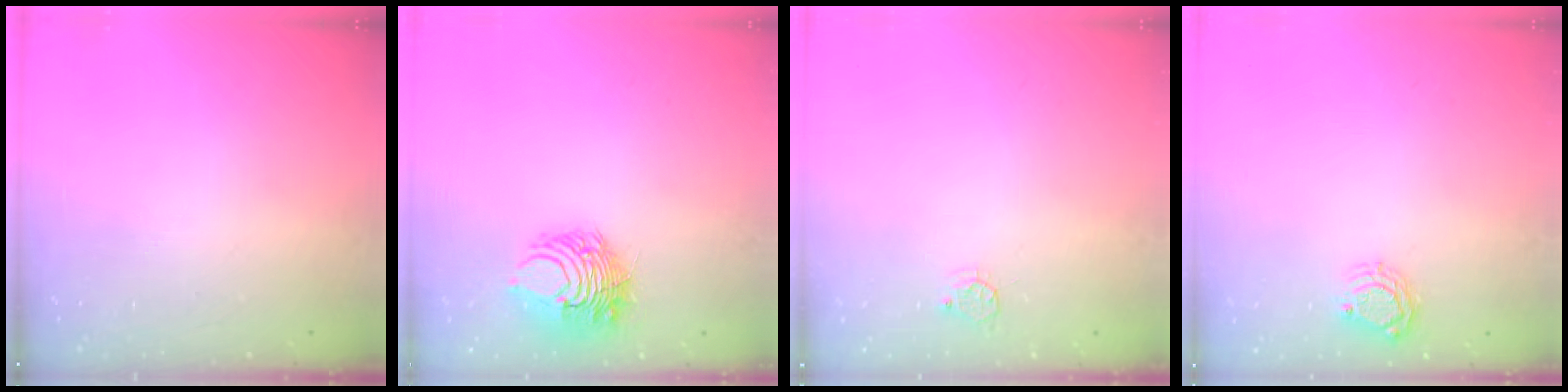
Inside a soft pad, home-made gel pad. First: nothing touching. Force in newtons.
{"total": 8.8, "press": 8.8, "slide": 0.5}
{"total": 3.6, "press": 3.5, "slide": 0.4}
{"total": 5.6, "press": 5.6, "slide": 0.3}